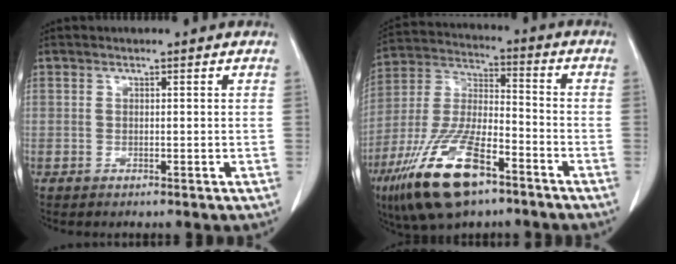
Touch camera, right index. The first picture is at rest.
{"total": 16.8, "force": [-9.8, 5.6, 12.5], "torque": [-0.269, -0.016, -0.179]}